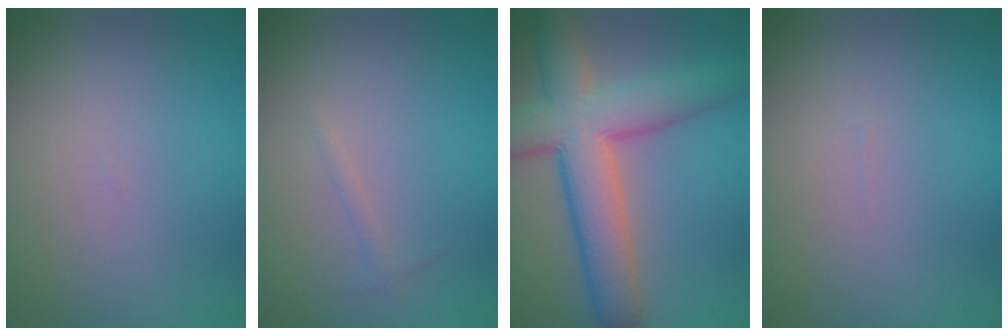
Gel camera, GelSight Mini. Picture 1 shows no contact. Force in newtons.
{"total": 0.6, "press": 0.6, "slide": 0.1}
{"total": 8.9, "press": 8.9, "slide": 0.3}
{"total": 0.0}